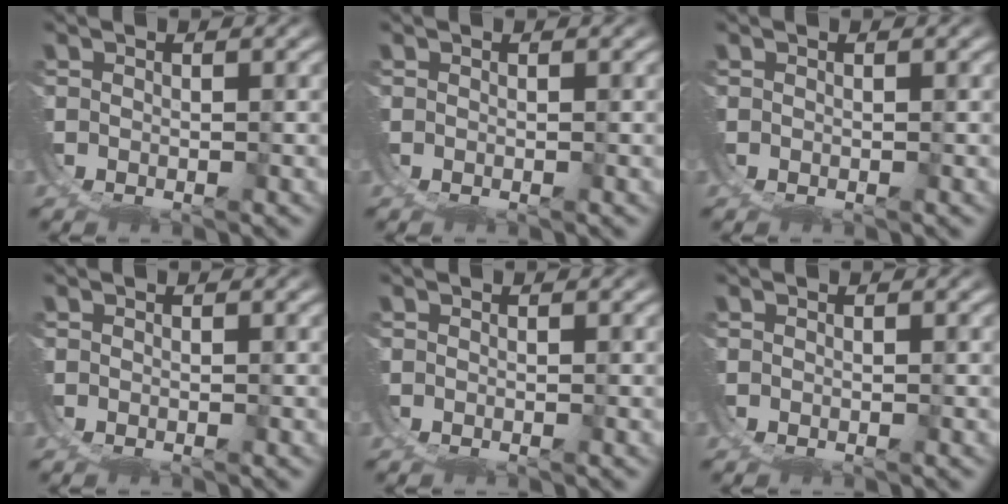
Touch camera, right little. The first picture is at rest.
{"total": 0.0}
{"total": 0.0}
{"total": 0.0}
{"total": 0.0}
{"total": 0.0}